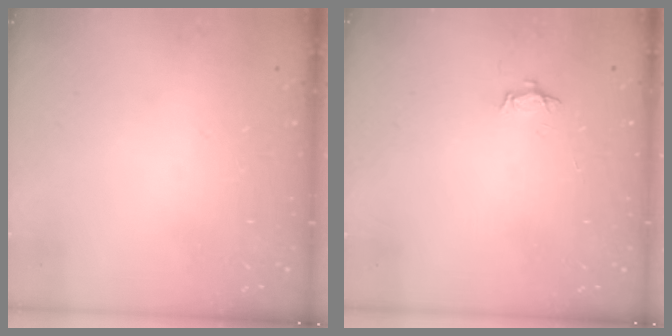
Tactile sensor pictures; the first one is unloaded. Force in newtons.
{"total": 3.6, "press": 3.6, "slide": 0.4}